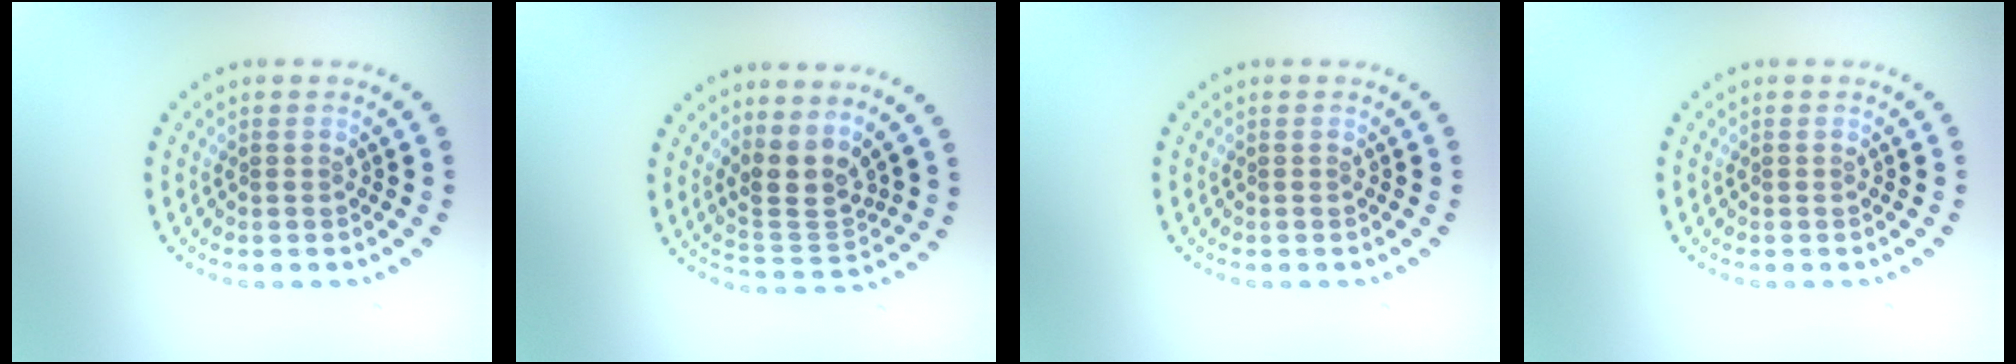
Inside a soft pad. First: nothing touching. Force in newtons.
{"total": 3.3, "press": 2.7, "slide": 1.9}
{"total": 0.0}
{"total": 0.0}